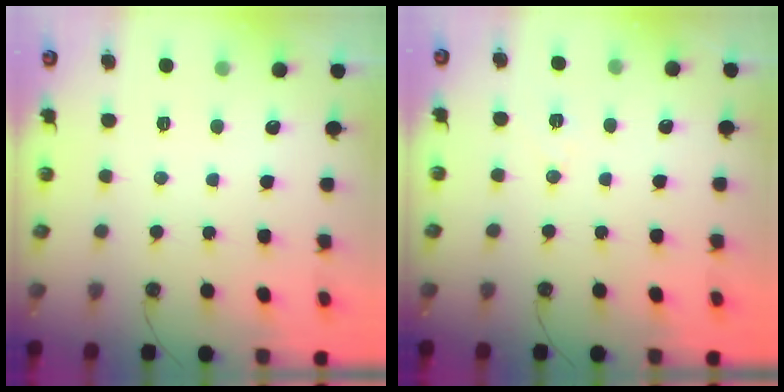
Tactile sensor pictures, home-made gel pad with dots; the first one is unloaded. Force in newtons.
{"total": 5.6, "press": 3.5, "slide": 4.4}